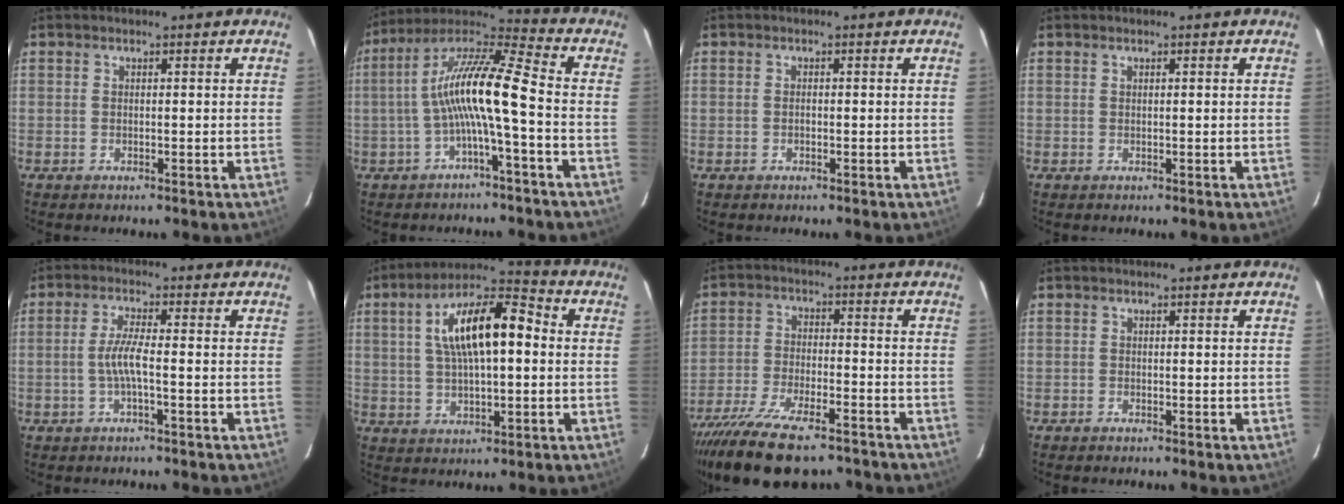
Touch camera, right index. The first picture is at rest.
{"total": 12.5, "force": [-2.4, 1.0, 12.2], "torque": [-0.244, 0.021, -0.049]}
{"total": 0.8, "force": [-0.2, 0.5, 0.6], "torque": [-0.011, 0.002, -0.003]}
{"total": 0.0}
{"total": 4.5, "force": [-1.5, 0.4, 4.2], "torque": [-0.092, 0.005, -0.029]}
{"total": 14.8, "force": [2.4, 5.7, 13.5], "torque": [-0.237, 0.029, 0.036]}
{"total": 18.4, "force": [-14.5, 5.6, 9.9], "torque": [-0.204, -0.041, -0.239]}
{"total": 0.0}